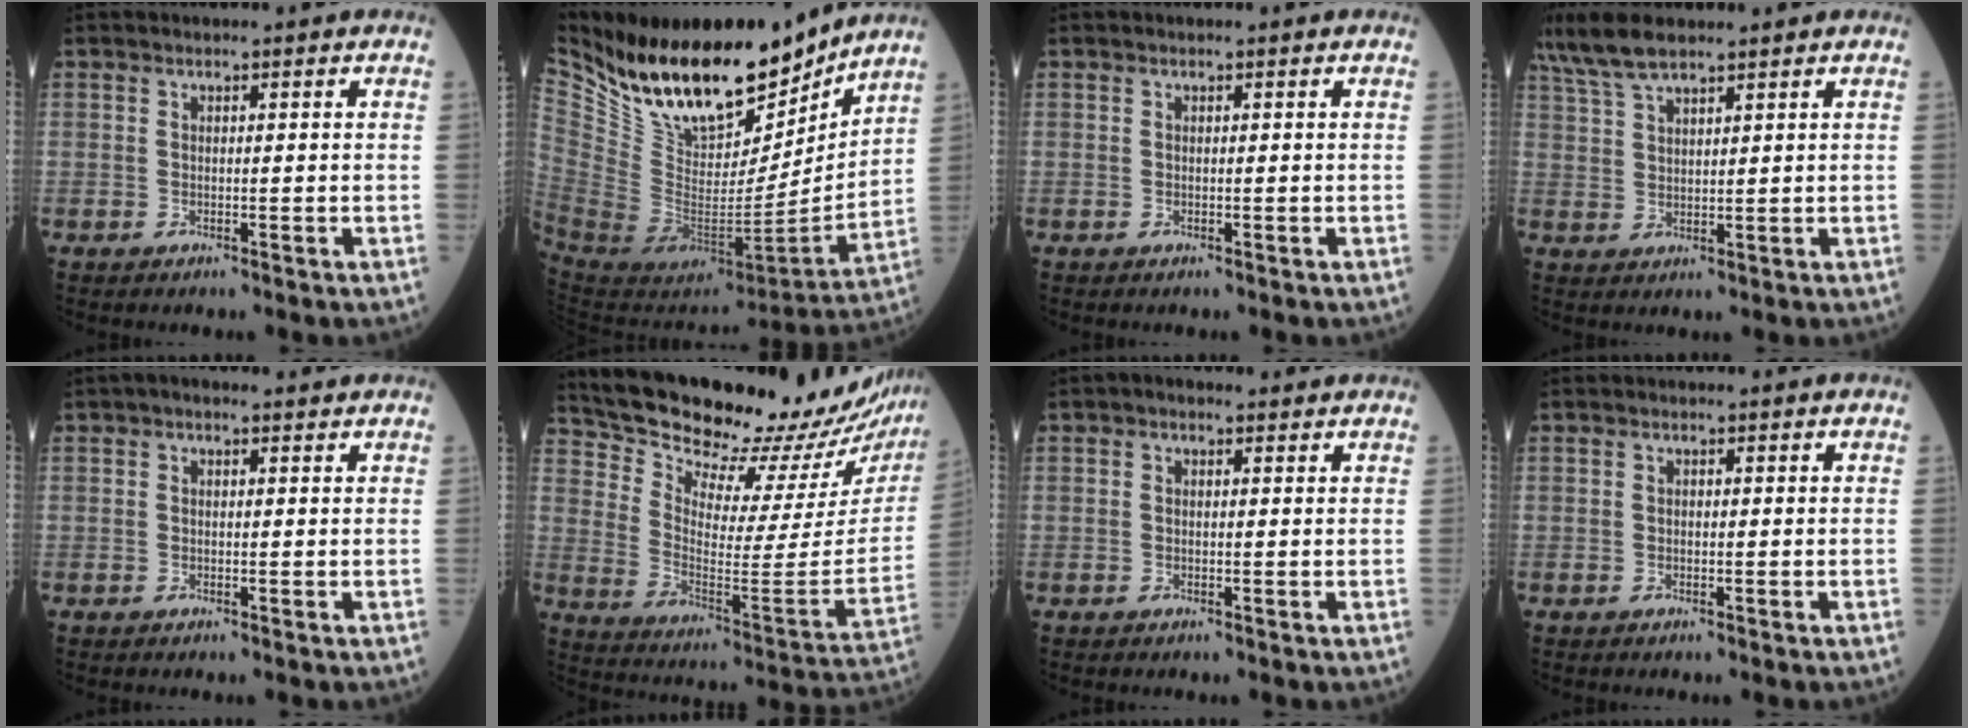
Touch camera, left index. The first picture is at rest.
{"total": 22.5, "force": [17.5, 9.1, 10.8], "torque": [-0.209, -0.025, 0.306]}
{"total": 0.0}
{"total": 7.6, "force": [6.0, 1.5, 4.5], "torque": [-0.100, 0.019, 0.118]}
{"total": 1.7, "force": [0.8, 1.0, 1.2], "torque": [-0.018, 0.021, 0.006]}
{"total": 26.1, "force": [24.6, 4.5, 7.5], "torque": [-0.129, -0.108, 0.325]}
{"total": 1.2, "force": [0.4, 0.9, 0.7], "torque": [-0.013, 0.013, -0.003]}
{"total": 0.6, "force": [-0.6, 0.2, 0.0], "torque": [0.002, -0.003, -0.016]}